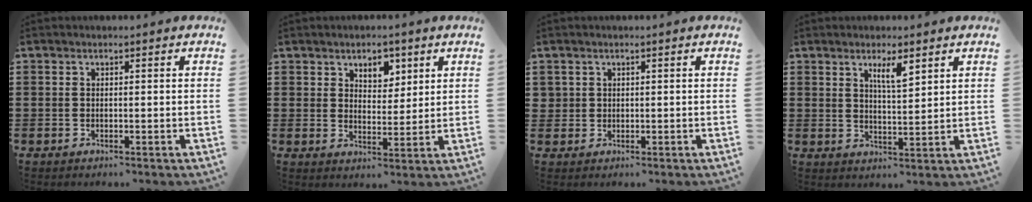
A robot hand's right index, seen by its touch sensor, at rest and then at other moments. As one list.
[{"total": 4.1, "force": [2.8, 2.7, 1.3], "torque": [-0.023, 0.004, 0.048]}, {"total": 1.2, "force": [0.5, 1.1, 0.1], "torque": [-0.006, 0.004, 0.010]}, {"total": 4.1, "force": [2.6, 0.8, 3.0], "torque": [-0.055, 0.001, 0.043]}]